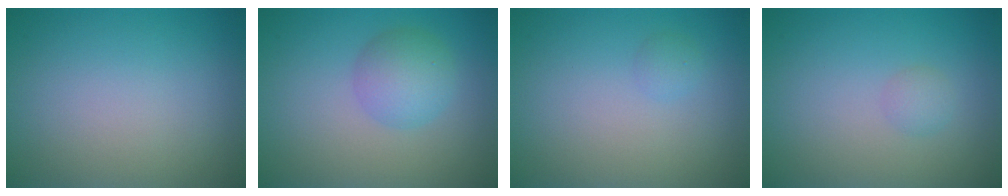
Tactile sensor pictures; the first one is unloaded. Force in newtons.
{"total": 3.4, "press": 3.4, "slide": 0.2}
{"total": 0.8, "press": 0.8, "slide": 0.0}
{"total": 1.0, "press": 1.0, "slide": 0.1}